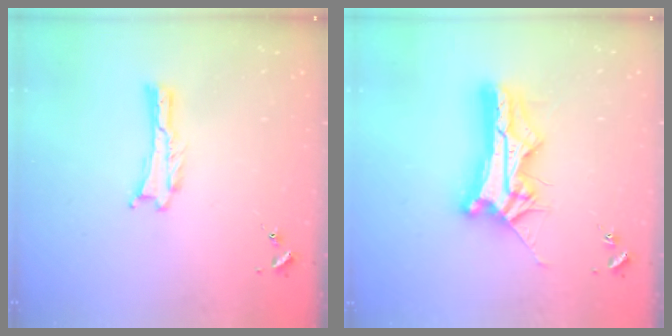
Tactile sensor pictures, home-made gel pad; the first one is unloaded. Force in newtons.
{"total": 13.0, "press": 12.9, "slide": 1.2}